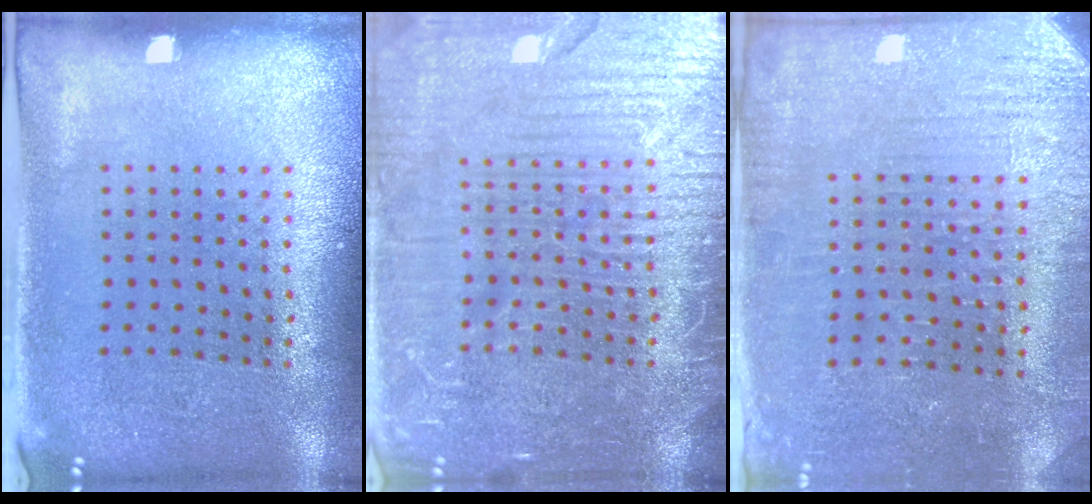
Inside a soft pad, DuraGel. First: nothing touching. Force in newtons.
{"total": 7.1, "press": 7.0, "slide": 0.8}
{"total": 3.0, "press": 2.9, "slide": 0.6}